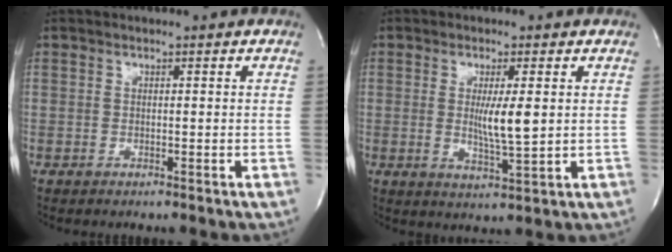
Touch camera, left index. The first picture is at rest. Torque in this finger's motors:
{"motor_torque": [0.52, 0.09, 0.13, 0.09]}